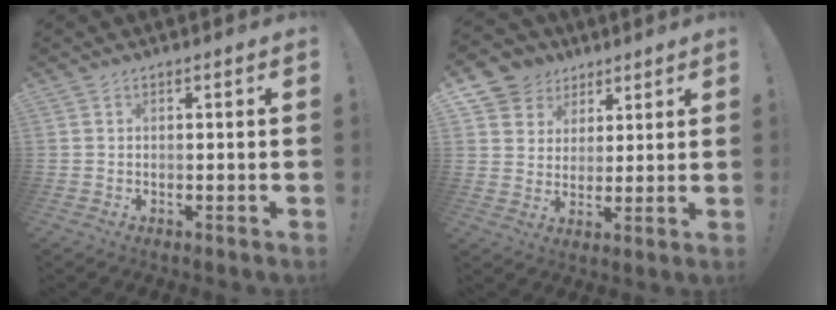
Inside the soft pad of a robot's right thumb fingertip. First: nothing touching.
{"total": 8.4, "force": [4.2, 7.2, 1.0], "torque": [-0.020, -0.025, 0.086]}